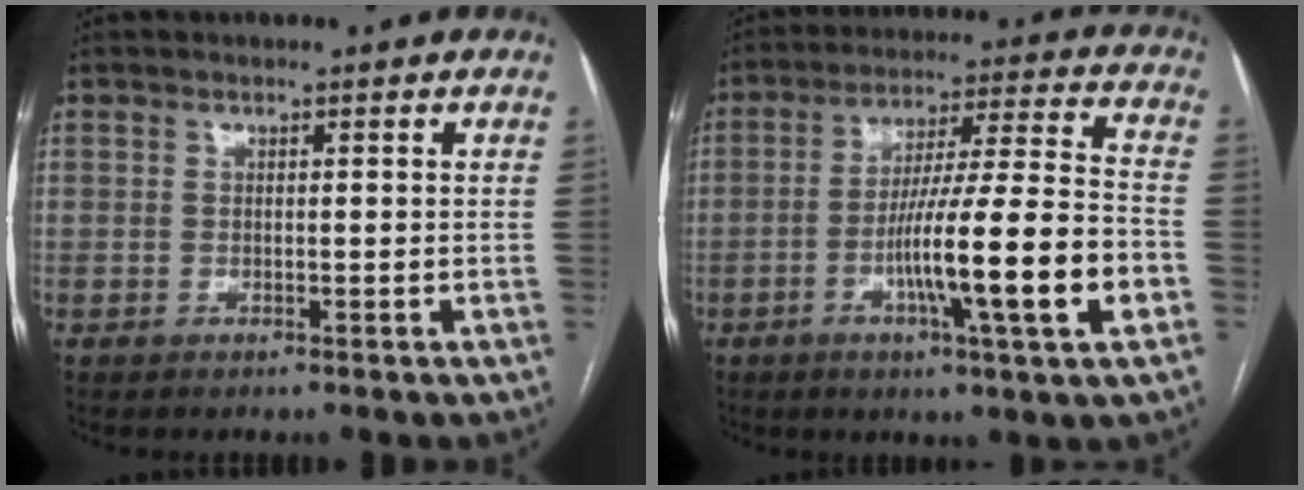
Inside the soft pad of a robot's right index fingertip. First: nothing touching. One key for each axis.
{"total": 17.2, "fx": -5.2, "fy": 0.0, "fz": 16.4, "tx": -0.275, "ty": -0.005, "tz": -0.085}